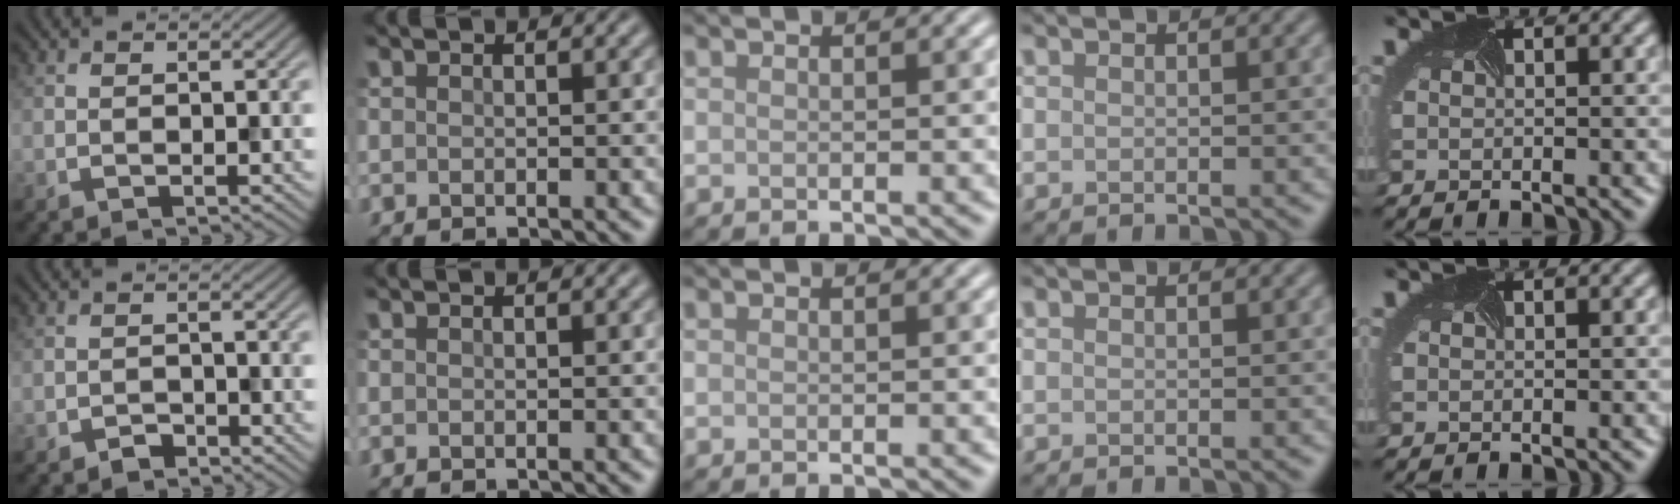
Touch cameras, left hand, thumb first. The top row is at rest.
{"thumb": {"total": 1.5, "force": [-1.2, 0.7, 0.4], "torque": [-0.004, 0.001, -0.026]}}